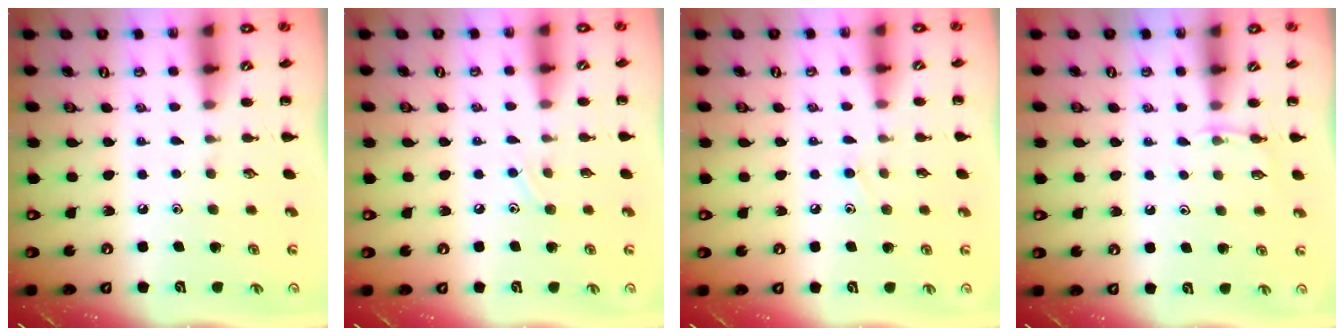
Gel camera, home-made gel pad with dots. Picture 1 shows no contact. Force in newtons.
{"total": 6.1, "press": 5.9, "slide": 1.7}
{"total": 7.1, "press": 6.7, "slide": 2.3}
{"total": 3.3, "press": 3.1, "slide": 1.2}